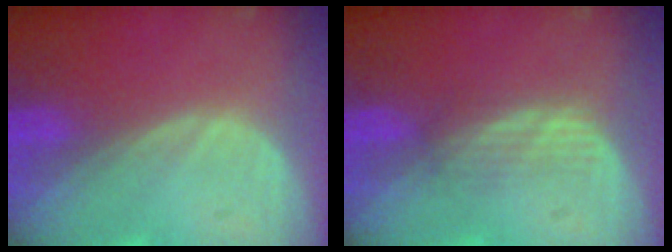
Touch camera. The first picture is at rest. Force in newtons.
{"total": 2.9, "press": 2.6, "slide": 1.2}